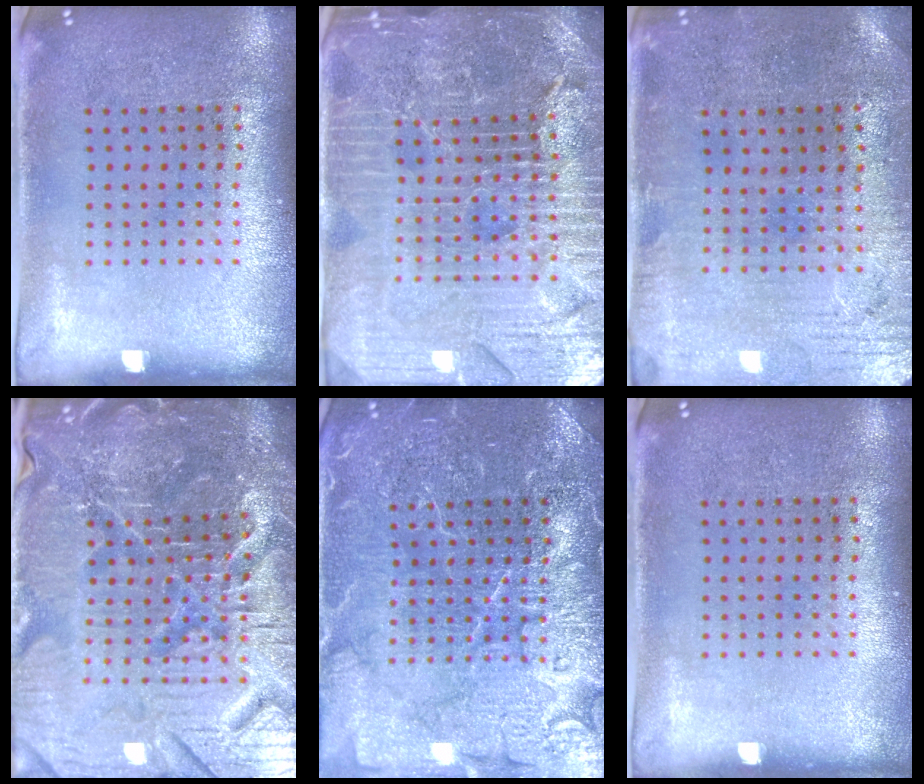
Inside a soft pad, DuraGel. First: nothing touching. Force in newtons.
{"total": 5.7, "press": 5.1, "slide": 2.4}
{"total": 0.6, "press": 0.4, "slide": 0.5}
{"total": 6.6, "press": 6.0, "slide": 2.8}
{"total": 7.1, "press": 7.0, "slide": 1.0}
{"total": 0.0}